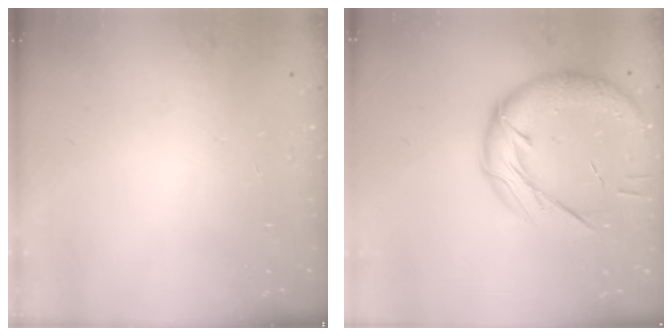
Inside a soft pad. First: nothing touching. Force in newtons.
{"total": 18.4, "press": 18.2, "slide": 2.8}